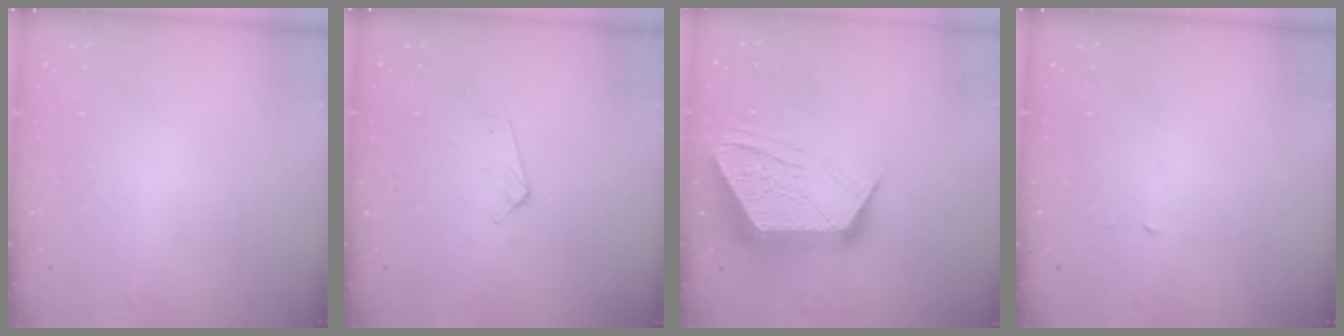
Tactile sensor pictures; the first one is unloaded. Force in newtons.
{"total": 3.1, "press": 3.1, "slide": 0.2}
{"total": 17.8, "press": 17.8, "slide": 1.4}
{"total": 1.9, "press": 1.9, "slide": 0.1}